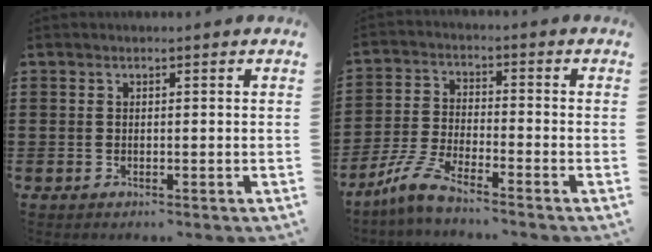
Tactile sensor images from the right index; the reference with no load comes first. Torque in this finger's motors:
{"motor_torque": [0.16, 1.09, 0.35, 0.03]}